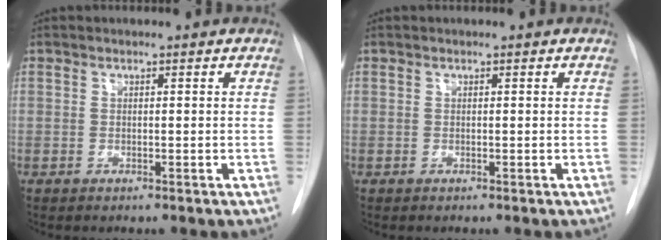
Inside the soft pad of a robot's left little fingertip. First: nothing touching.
{"total": 0.0}